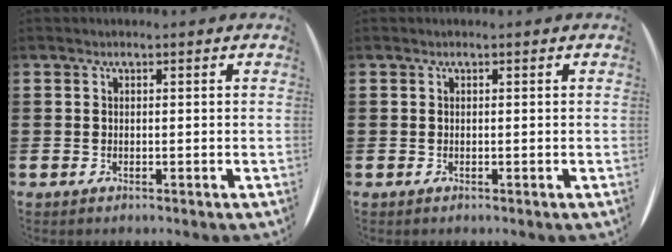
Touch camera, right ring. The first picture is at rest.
{"total": 0.0}